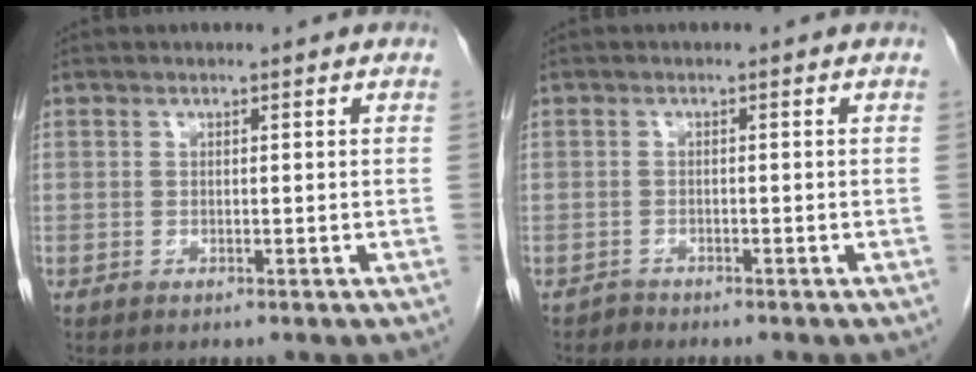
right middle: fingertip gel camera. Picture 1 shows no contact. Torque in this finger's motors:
{"motor_torque": [0.05, 0.00, -0.01, 0.00]}